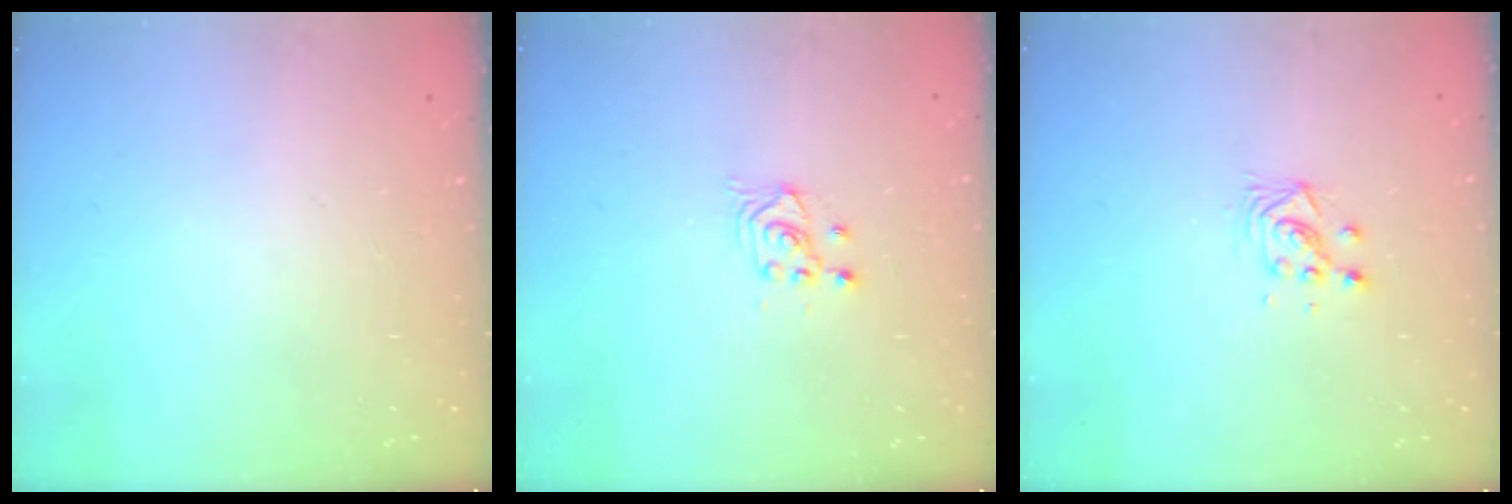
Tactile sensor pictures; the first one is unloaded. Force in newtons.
{"total": 2.6, "press": 2.6, "slide": 0.1}
{"total": 3.7, "press": 3.7, "slide": 0.3}